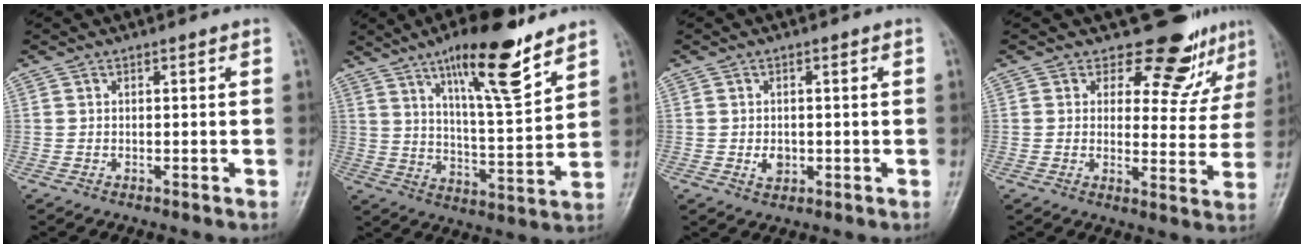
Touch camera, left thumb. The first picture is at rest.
{"total": 16.1, "force": [10.4, 3.7, 11.8], "torque": [-0.170, -0.060, 0.175]}
{"total": 2.6, "force": [-0.4, 2.0, 1.6], "torque": [-0.018, 0.000, -0.004]}
{"total": 10.4, "force": [8.9, 5.0, 2.1], "torque": [0.020, -0.069, 0.096]}